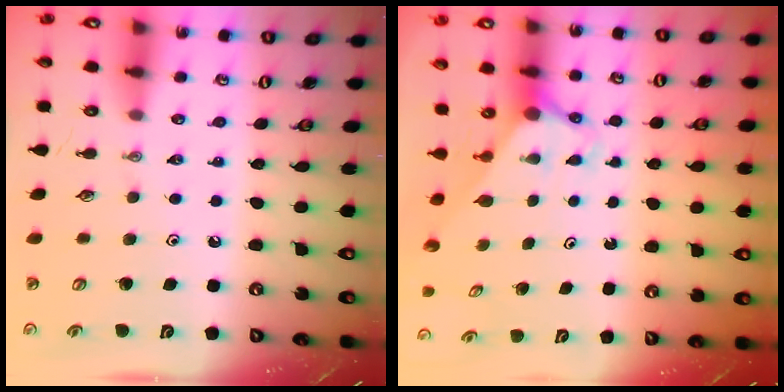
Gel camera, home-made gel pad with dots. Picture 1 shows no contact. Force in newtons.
{"total": 2.9, "press": 2.9, "slide": 0.0}